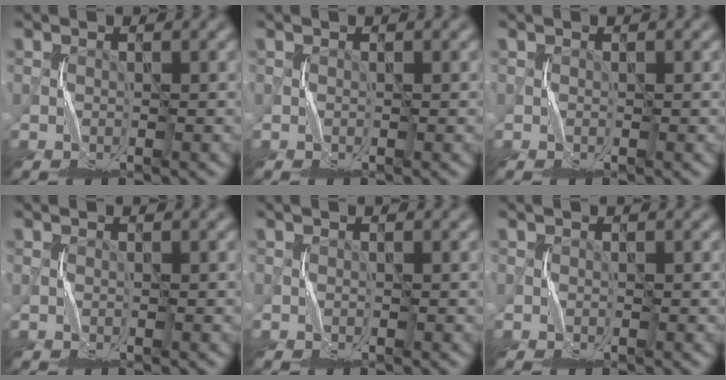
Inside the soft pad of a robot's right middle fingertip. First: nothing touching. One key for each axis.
{"total": 0.0}
{"total": 0.0}
{"total": 0.0}
{"total": 0.0}
{"total": 0.0}